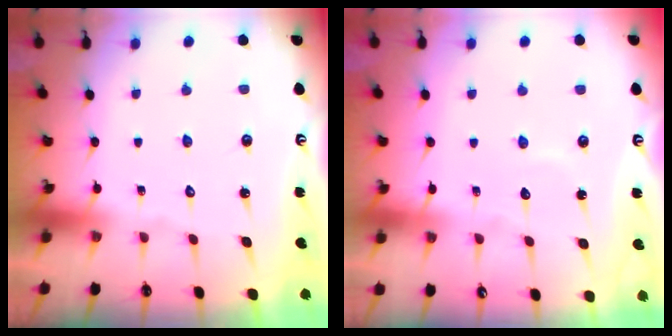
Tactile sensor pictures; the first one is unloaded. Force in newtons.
{"total": 3.5, "press": 3.5, "slide": 0.3}